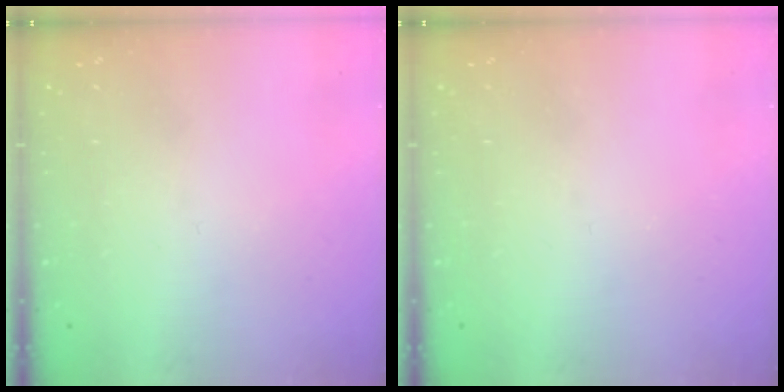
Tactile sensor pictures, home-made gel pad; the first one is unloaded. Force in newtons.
{"total": 0.0}